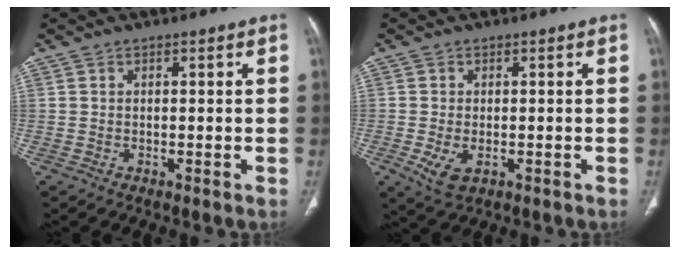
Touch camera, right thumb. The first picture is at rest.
{"total": 4.5, "force": [-1.4, 2.6, 3.5], "torque": [-0.070, -0.008, -0.017]}